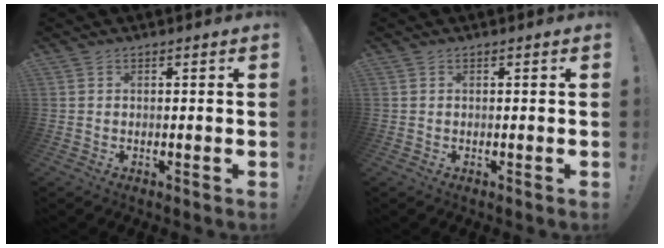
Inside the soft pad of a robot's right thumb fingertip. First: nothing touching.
{"total": 0.0}